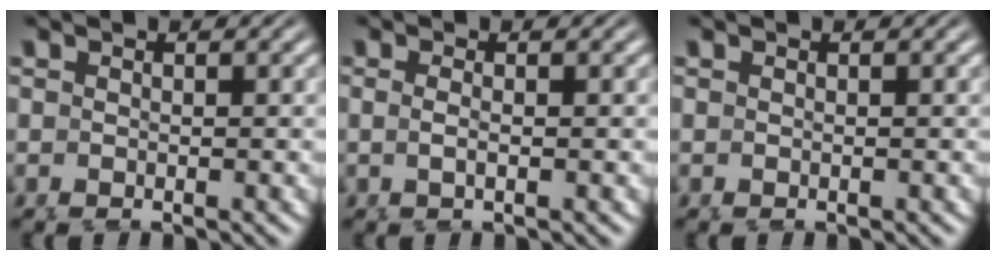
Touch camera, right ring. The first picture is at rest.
{"total": 1.2, "force": [-0.1, -0.7, 1.0], "torque": [-0.028, -0.007, 0.005]}
{"total": 0.0}